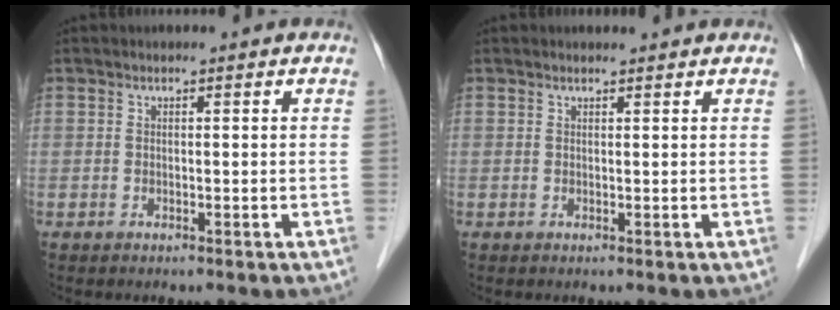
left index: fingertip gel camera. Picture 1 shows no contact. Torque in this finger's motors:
{"motor_torque": [0.33, -0.19, 0.10, 0.02]}